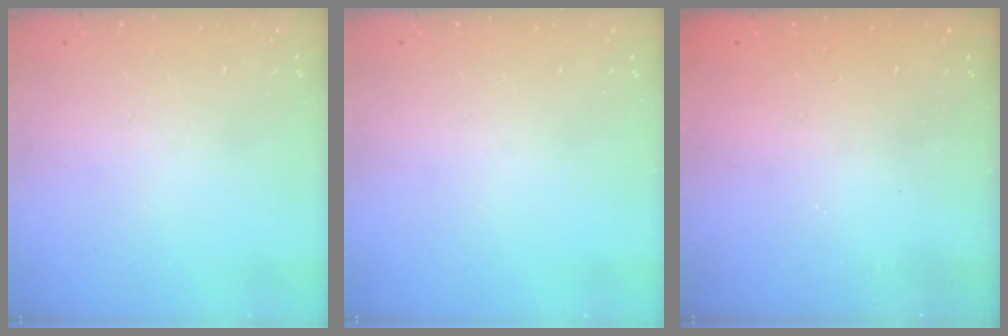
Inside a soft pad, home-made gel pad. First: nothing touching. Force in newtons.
{"total": 0.0}
{"total": 2.4, "press": 2.3, "slide": 0.8}